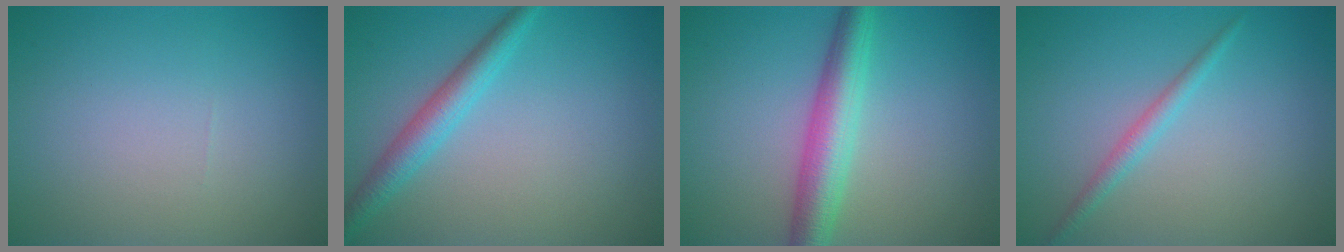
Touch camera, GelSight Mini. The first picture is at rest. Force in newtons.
{"total": 3.1, "press": 3.1, "slide": 0.1}
{"total": 4.8, "press": 4.8, "slide": 0.1}
{"total": 1.6, "press": 1.6, "slide": 0.1}